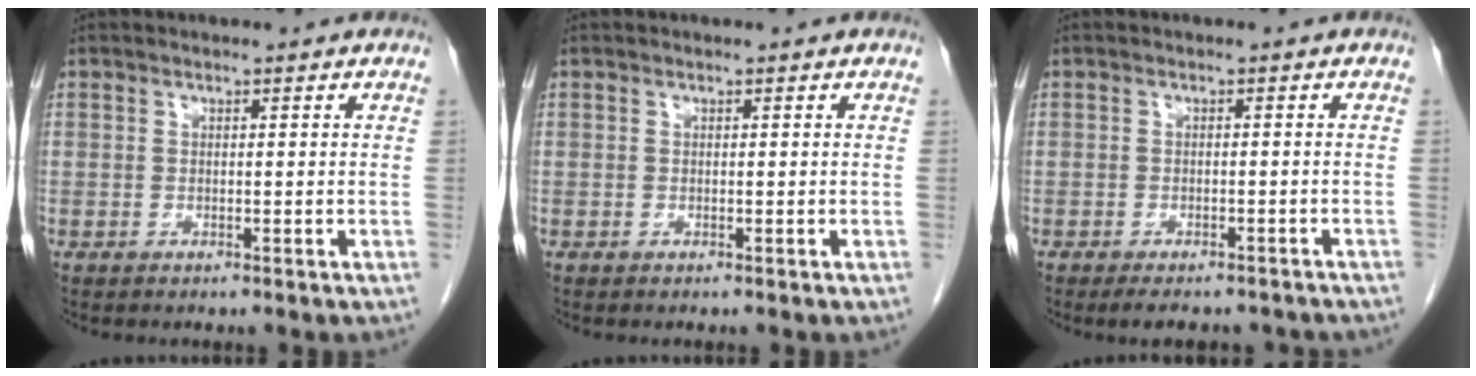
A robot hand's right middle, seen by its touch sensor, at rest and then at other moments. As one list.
[{"total": 0.0}, {"total": 7.9, "force": [-6.8, 2.6, 3.0], "torque": [-0.032, -0.001, -0.076]}]